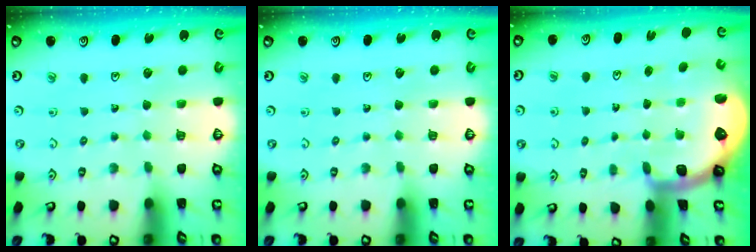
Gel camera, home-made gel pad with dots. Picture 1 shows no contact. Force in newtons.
{"total": 0.0}
{"total": 2.4, "press": 2.3, "slide": 0.8}